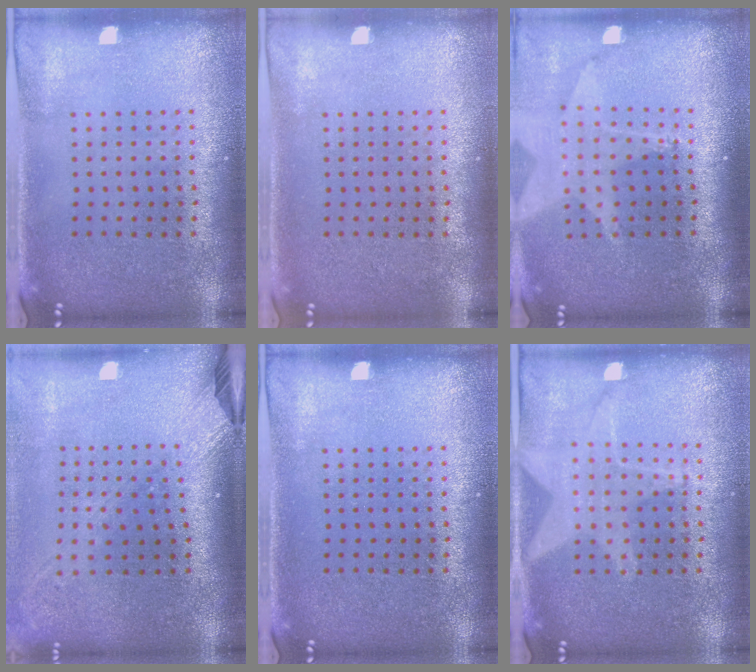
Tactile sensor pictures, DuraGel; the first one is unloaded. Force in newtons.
{"total": 0.0}
{"total": 1.9, "press": 1.5, "slide": 1.2}
{"total": 2.4, "press": 1.8, "slide": 1.7}
{"total": 0.0}
{"total": 1.4, "press": 1.3, "slide": 0.3}